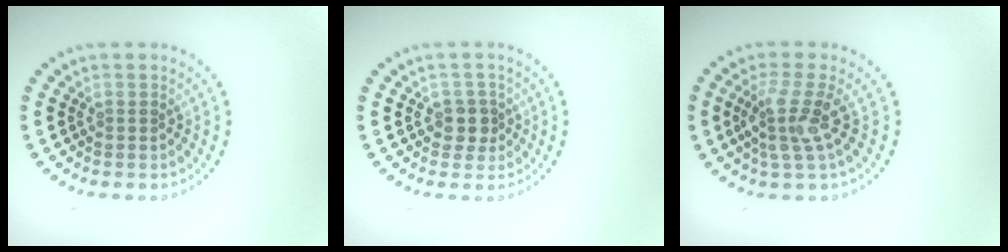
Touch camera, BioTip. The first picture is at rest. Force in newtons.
{"total": 1.9, "press": 1.6, "slide": 0.9}
{"total": 3.3, "press": 2.5, "slide": 2.1}